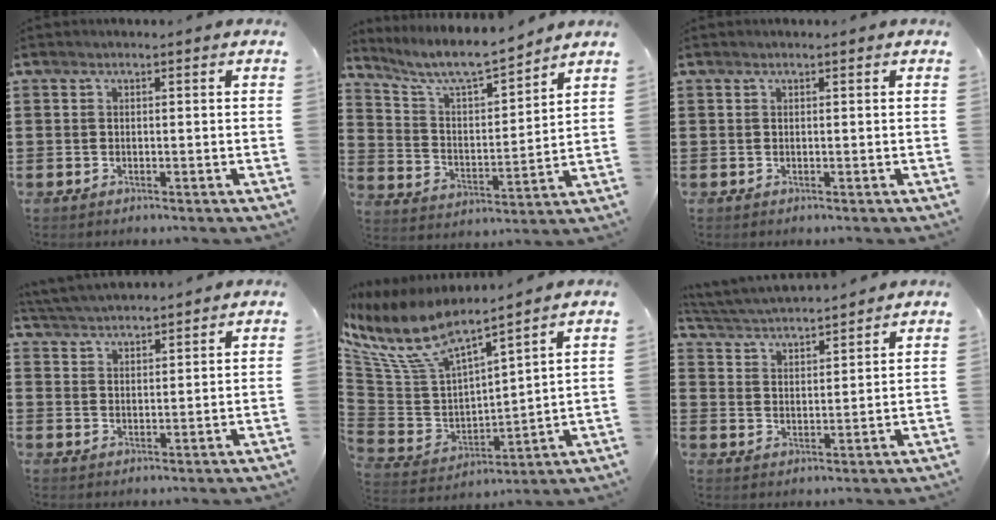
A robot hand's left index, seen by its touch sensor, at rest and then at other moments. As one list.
[{"total": 7.7, "force": [6.9, 0.9, 3.4], "torque": [-0.095, -0.039, 0.117]}, {"total": 0.0}, {"total": 3.6, "force": [3.6, 0.1, 0.2], "torque": [-0.018, -0.010, 0.065]}, {"total": 10.2, "force": [7.3, 2.9, 6.5], "torque": [-0.165, -0.052, 0.124]}, {"total": 4.3, "force": [4.2, 0.0, 0.6], "torque": [-0.032, -0.023, 0.073]}]